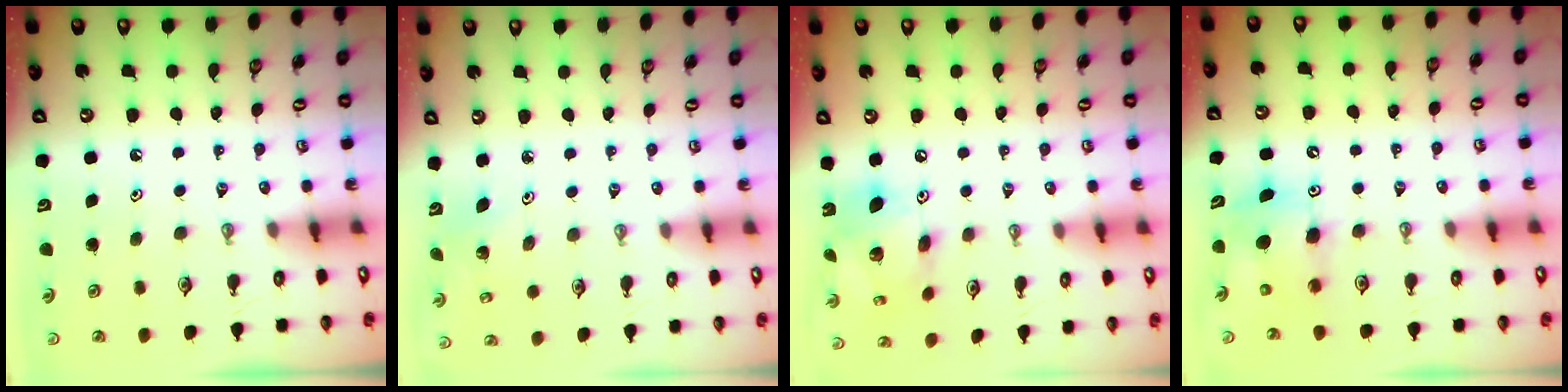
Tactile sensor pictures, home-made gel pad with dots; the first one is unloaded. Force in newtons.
{"total": 2.7, "press": 2.7, "slide": 0.2}
{"total": 14.5, "press": 14.5, "slide": 1.3}
{"total": 8.1, "press": 8.0, "slide": 1.6}